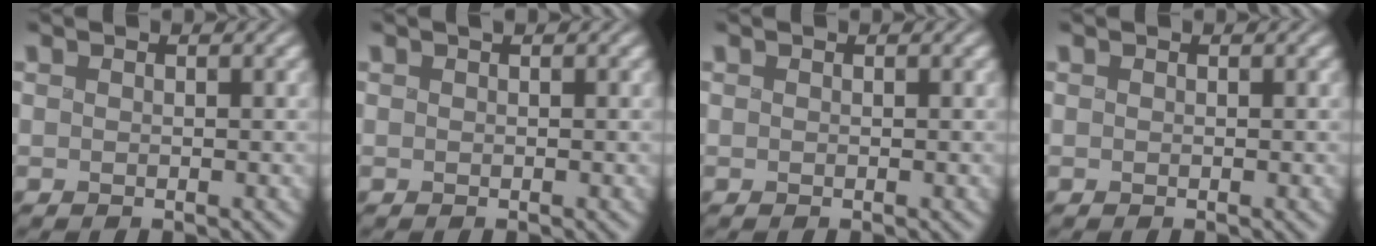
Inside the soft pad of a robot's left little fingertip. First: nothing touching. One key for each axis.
{"total": 0.0}
{"total": 0.0}
{"total": 0.0}